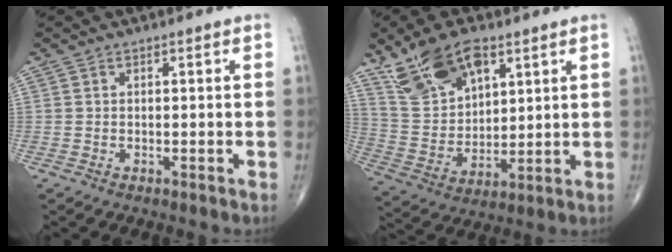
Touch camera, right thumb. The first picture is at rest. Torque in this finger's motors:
{"motor_torque": [-0.08, 0.28, 0.39, 0.47, 0.07]}